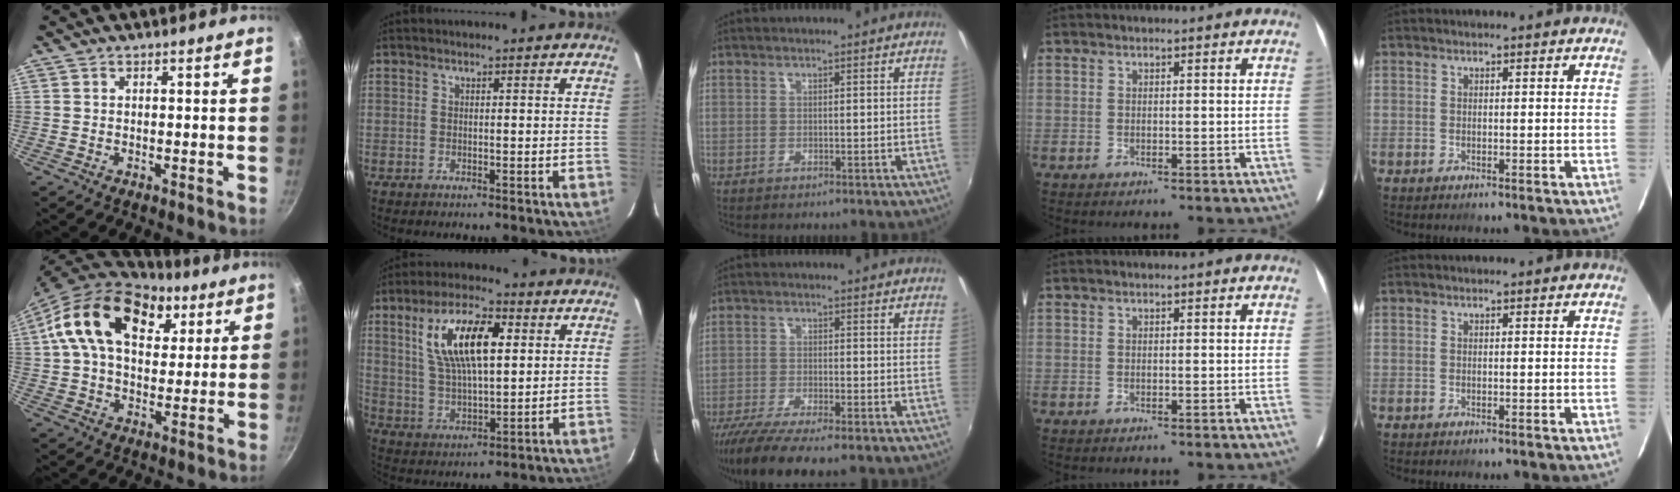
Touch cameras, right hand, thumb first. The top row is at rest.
{"thumb": {"total": 20.8, "force": [7.9, 13.5, 13.8], "torque": [-0.217, 0.000, 0.120]}, "index": {"total": 14.5, "force": [4.7, 5.7, 12.5], "torque": [-0.233, 0.015, 0.092]}, "middle": {"total": 11.1, "force": [-8.6, 2.1, 6.7], "torque": [-0.153, -0.042, -0.150]}}